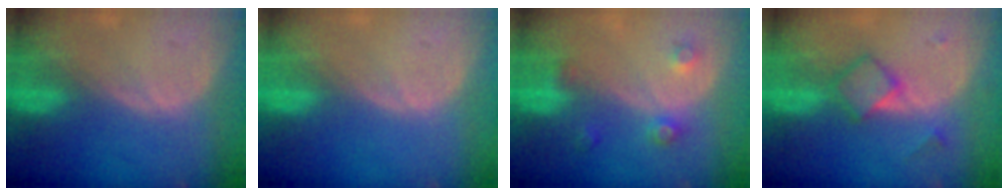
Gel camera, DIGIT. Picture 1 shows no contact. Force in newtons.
{"total": 0.0}
{"total": 3.5, "press": 3.3, "slide": 1.1}
{"total": 4.7, "press": 4.6, "slide": 0.6}